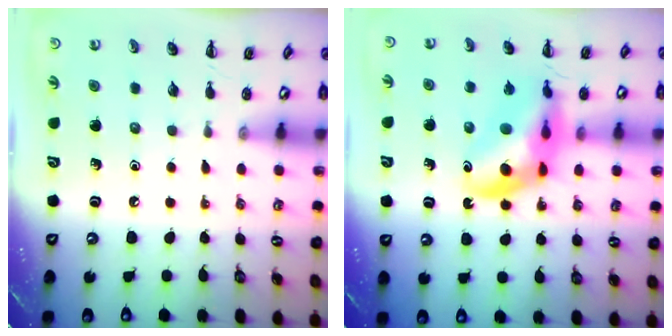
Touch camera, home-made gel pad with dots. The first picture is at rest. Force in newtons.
{"total": 13.1, "press": 12.6, "slide": 3.5}